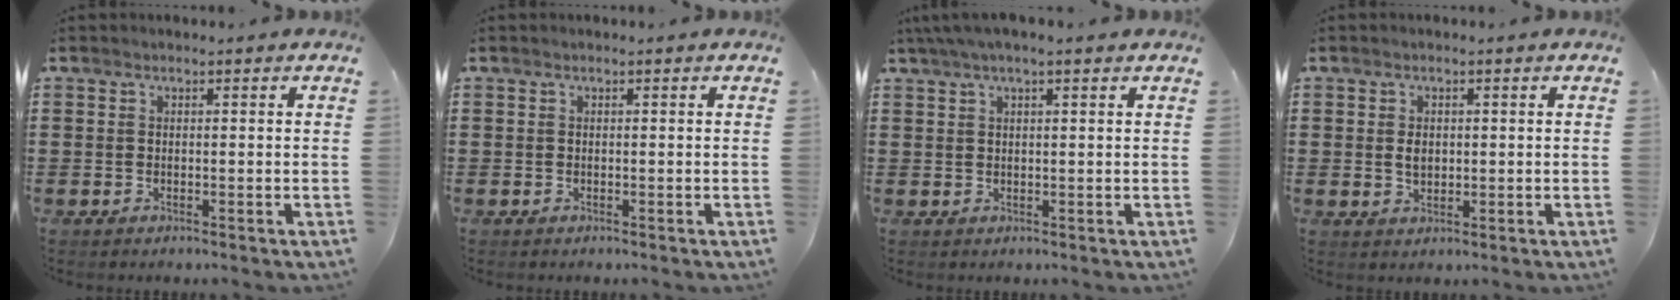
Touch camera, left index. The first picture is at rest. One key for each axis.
{"total": 0.0}
{"total": 2.7, "fx": 1.7, "fy": 0.4, "fz": 2.1, "tx": -0.043, "ty": 0.005, "tz": 0.029}
{"total": 2.0, "fx": 0.3, "fy": 1.4, "fz": 1.5, "tx": -0.025, "ty": 0.003, "tz": 0.002}